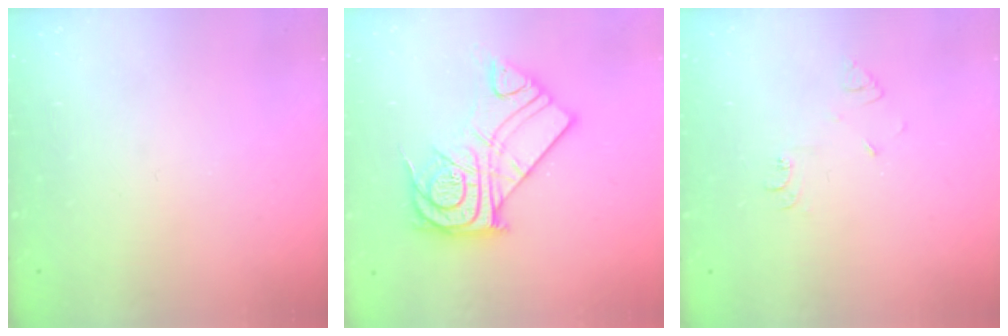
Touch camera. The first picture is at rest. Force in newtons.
{"total": 16.6, "press": 16.5, "slide": 1.4}
{"total": 4.9, "press": 4.8, "slide": 0.7}